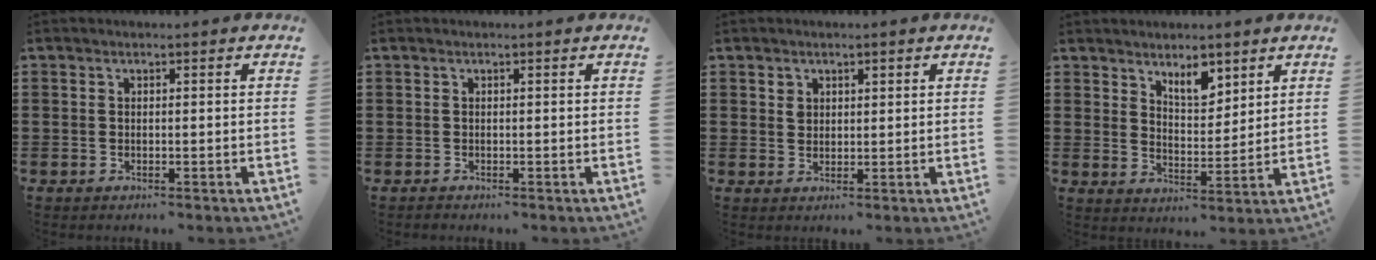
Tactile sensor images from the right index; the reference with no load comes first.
{"total": 0.0}
{"total": 1.8, "force": [1.0, 1.3, 0.6], "torque": [-0.016, 0.005, 0.020]}
{"total": 5.2, "force": [4.0, 2.3, 2.5], "torque": [-0.044, -0.007, 0.069]}